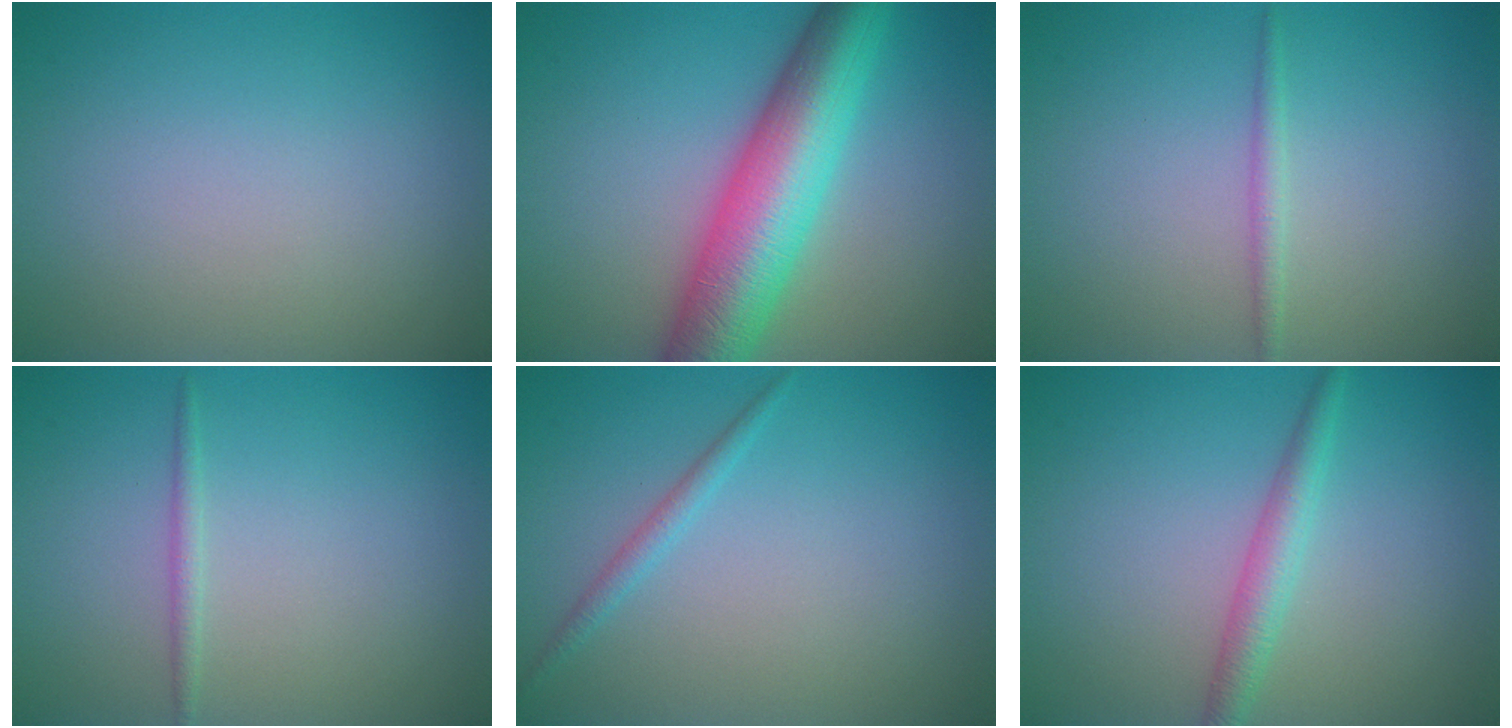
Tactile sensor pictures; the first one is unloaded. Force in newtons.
{"total": 9.6, "press": 9.6, "slide": 0.3}
{"total": 1.2, "press": 1.2, "slide": 0.0}
{"total": 0.9, "press": 0.9, "slide": 0.1}
{"total": 1.2, "press": 1.2, "slide": 0.0}
{"total": 2.4, "press": 2.4, "slide": 0.0}